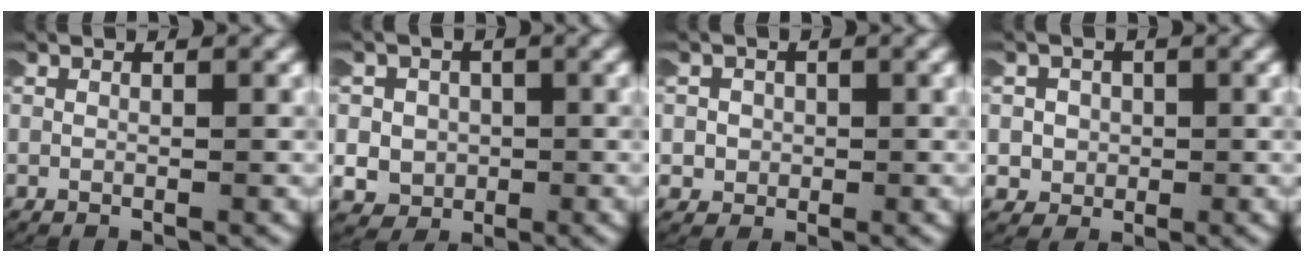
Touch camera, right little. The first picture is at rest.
{"total": 6.7, "force": [-1.3, 6.3, 1.7], "torque": [-0.055, -0.012, -0.026]}
{"total": 3.0, "force": [-0.5, 2.9, 0.5], "torque": [-0.029, 0.000, -0.015]}
{"total": 4.3, "force": [-0.7, 4.1, 1.0], "torque": [-0.042, -0.008, -0.017]}